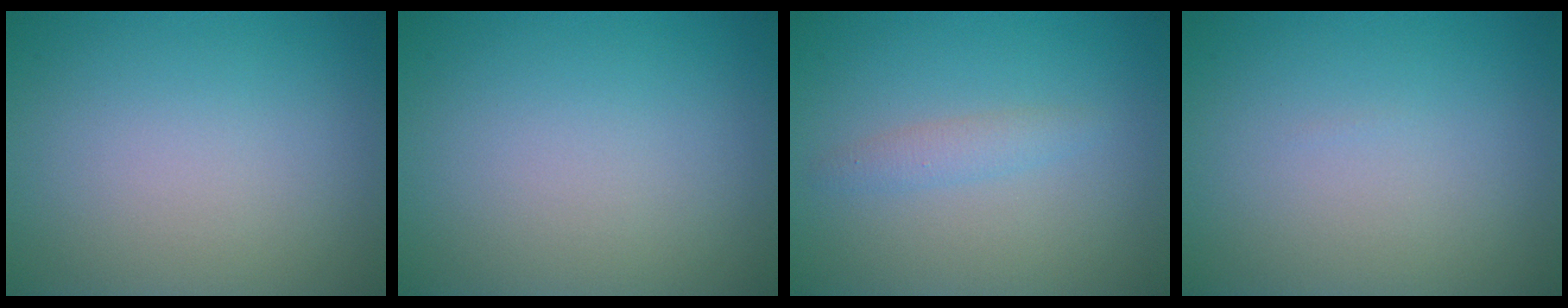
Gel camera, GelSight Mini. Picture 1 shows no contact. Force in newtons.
{"total": 0.0}
{"total": 1.4, "press": 1.4, "slide": 0.0}
{"total": 0.0}